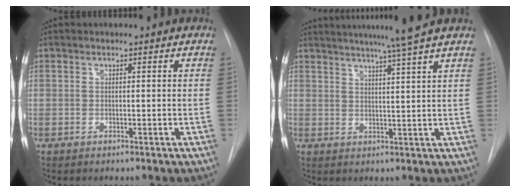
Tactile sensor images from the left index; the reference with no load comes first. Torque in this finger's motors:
{"motor_torque": [0.47, -0.46, 0.30, 0.16]}